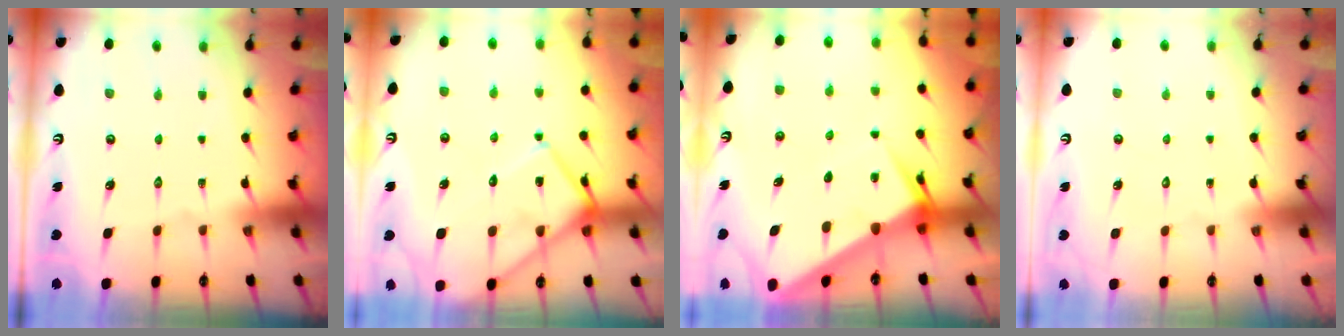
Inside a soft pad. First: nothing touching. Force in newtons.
{"total": 12.4, "press": 12.3, "slide": 1.4}
{"total": 6.9, "press": 6.9, "slide": 0.7}
{"total": 1.6, "press": 1.6, "slide": 0.1}